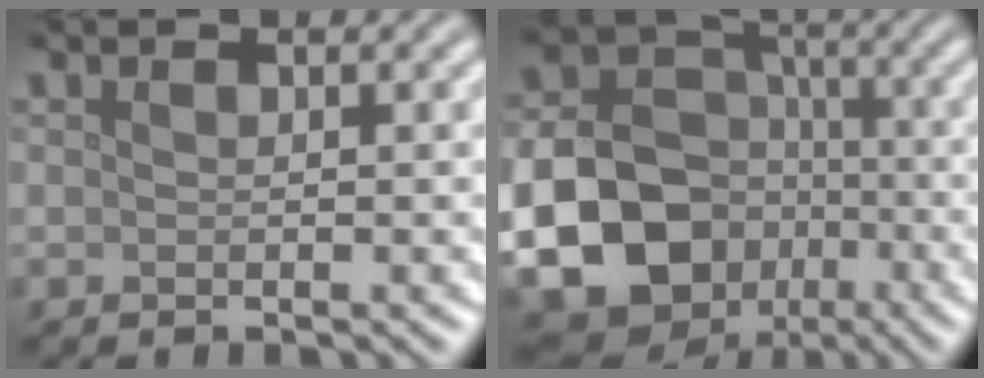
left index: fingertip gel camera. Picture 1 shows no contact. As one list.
[{"total": 21.3, "force": [-7.7, 18.5, 7.4], "torque": [-0.176, -0.069, -0.153]}]